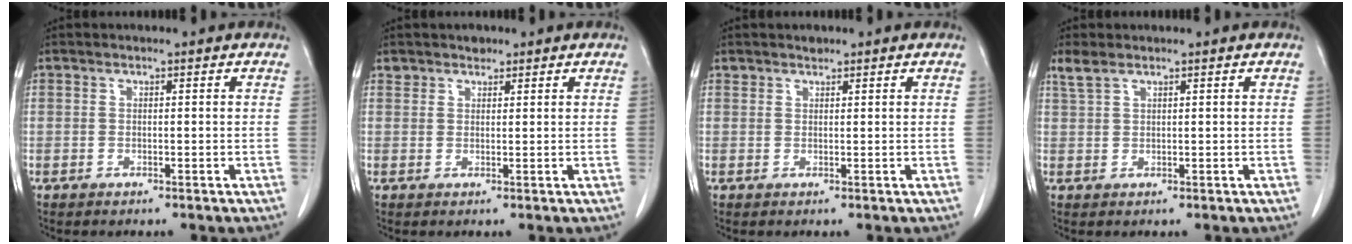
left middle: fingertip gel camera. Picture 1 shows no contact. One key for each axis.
{"total": 1.5, "fx": 1.2, "fy": 0.8, "fz": 0.1, "tx": 0.001, "ty": 0.002, "tz": 0.017}
{"total": 0.9, "fx": 0.8, "fy": 0.3, "fz": 0.1, "tx": -0.008, "ty": 0.001, "tz": 0.015}
{"total": 2.1, "fx": 1.7, "fy": 0.5, "fz": 1.1, "tx": -0.035, "ty": 0.013, "tz": 0.042}